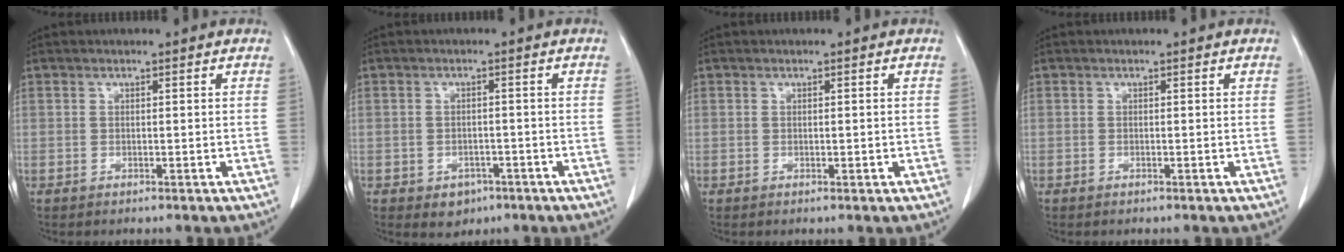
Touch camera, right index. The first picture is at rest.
{"total": 3.1, "force": [-1.6, 2.4, 1.2], "torque": [-0.007, 0.007, -0.010]}
{"total": 0.6, "force": [0.0, 0.4, 0.4], "torque": [-0.008, 0.000, 0.003]}
{"total": 0.0}